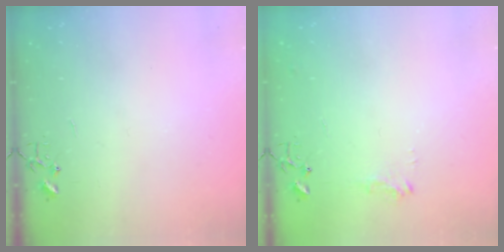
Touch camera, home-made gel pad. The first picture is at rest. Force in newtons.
{"total": 8.7, "press": 8.7, "slide": 0.9}